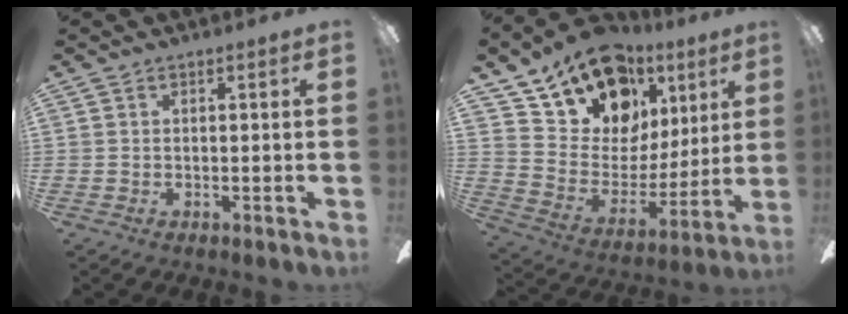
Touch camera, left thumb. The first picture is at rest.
{"total": 18.2, "force": [13.2, 10.6, 6.7], "torque": [-0.135, -0.080, 0.244]}